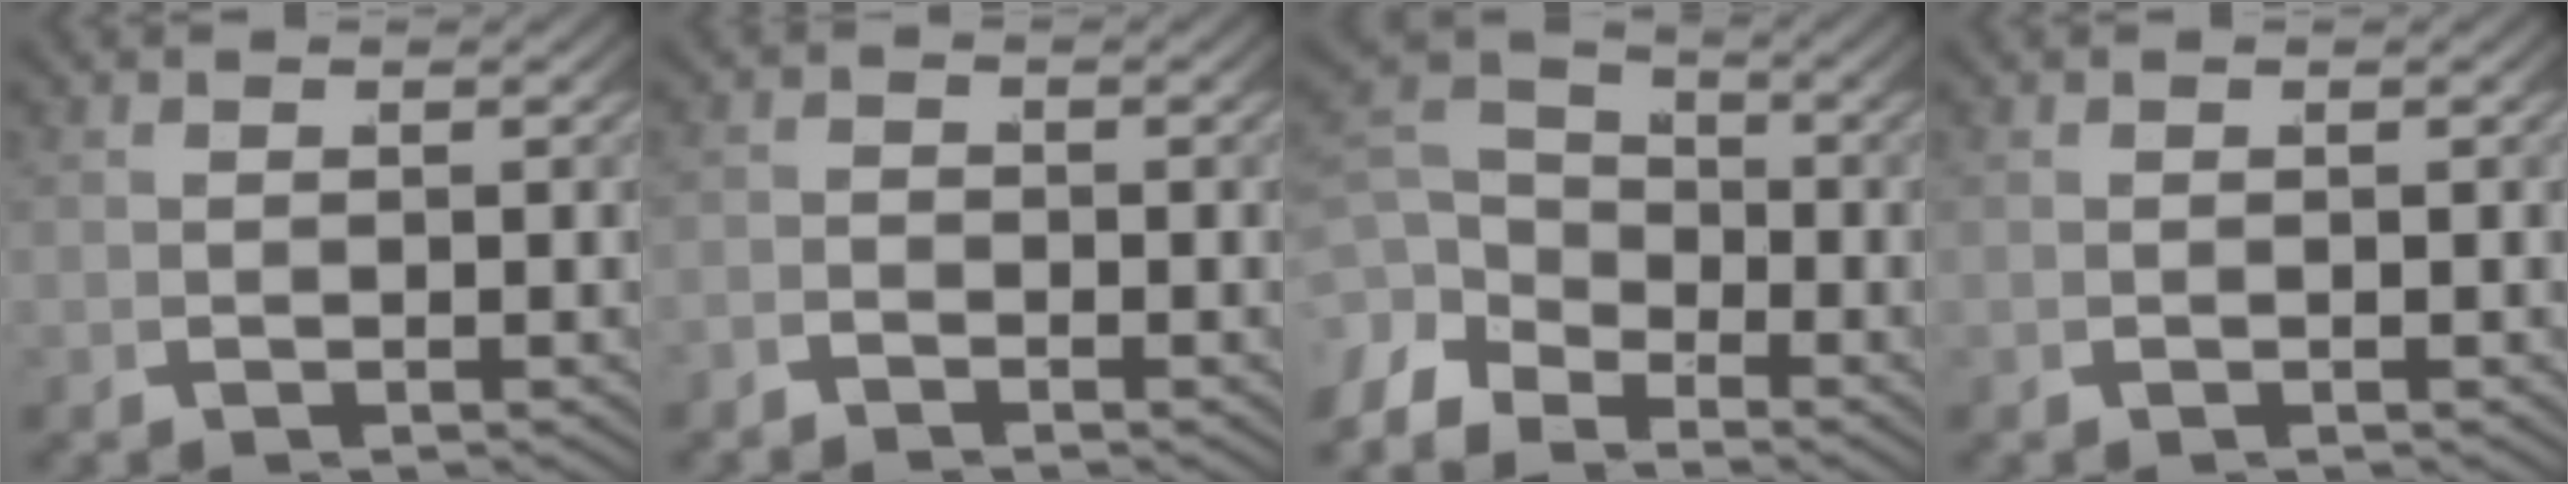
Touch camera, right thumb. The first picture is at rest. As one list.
[{"total": 1.3, "force": [-1.2, 0.2, -0.2], "torque": [0.014, -0.001, -0.029]}, {"total": 5.2, "force": [-0.4, 3.8, 3.5], "torque": [-0.056, -0.008, -0.011]}, {"total": 0.0}]